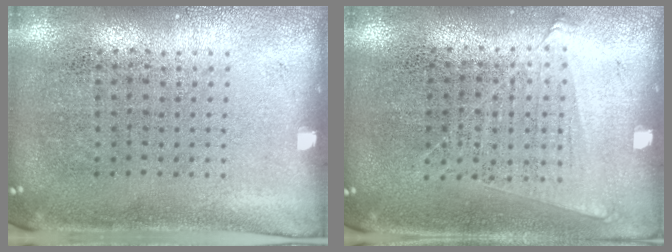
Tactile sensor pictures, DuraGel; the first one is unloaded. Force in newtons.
{"total": 1.1, "press": 1.0, "slide": 0.4}